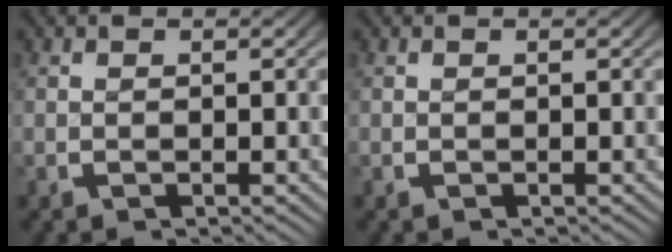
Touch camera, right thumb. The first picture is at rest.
{"total": 0.0}